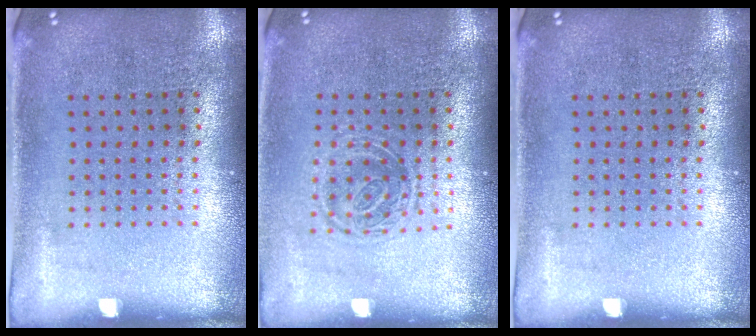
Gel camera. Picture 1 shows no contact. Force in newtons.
{"total": 1.4, "press": 1.0, "slide": 0.9}
{"total": 0.0}